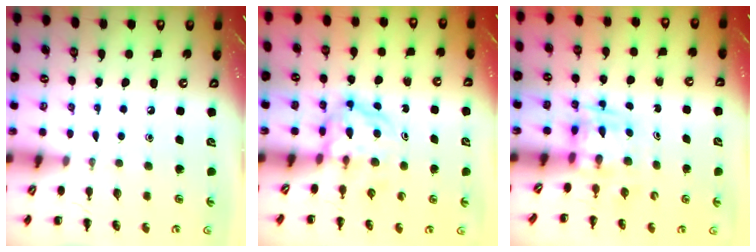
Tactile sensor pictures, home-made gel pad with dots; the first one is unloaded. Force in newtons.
{"total": 3.9, "press": 3.9, "slide": 0.5}
{"total": 4.4, "press": 4.4, "slide": 0.6}